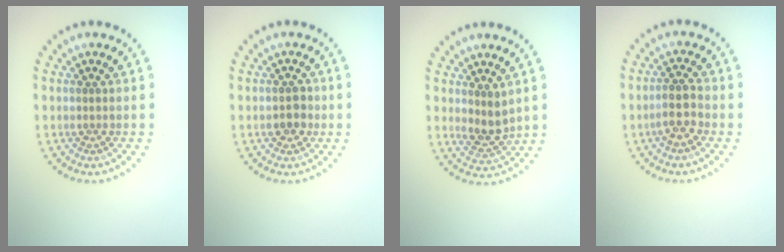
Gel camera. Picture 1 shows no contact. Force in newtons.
{"total": 1.8, "press": 1.8, "slide": 0.4}
{"total": 2.4, "press": 2.1, "slide": 1.2}
{"total": 2.3, "press": 2.1, "slide": 0.8}